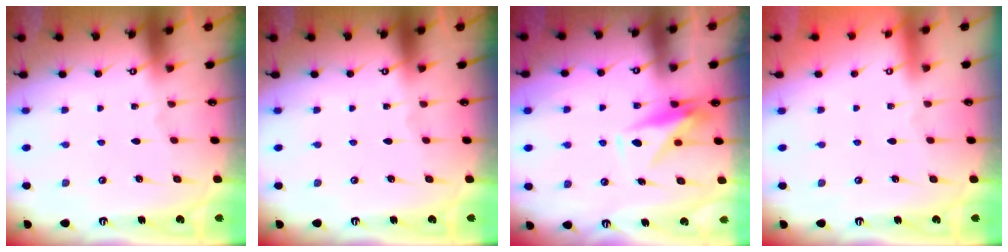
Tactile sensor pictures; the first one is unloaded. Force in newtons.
{"total": 0.0}
{"total": 8.9, "press": 8.9, "slide": 0.3}
{"total": 3.9, "press": 3.9, "slide": 0.1}